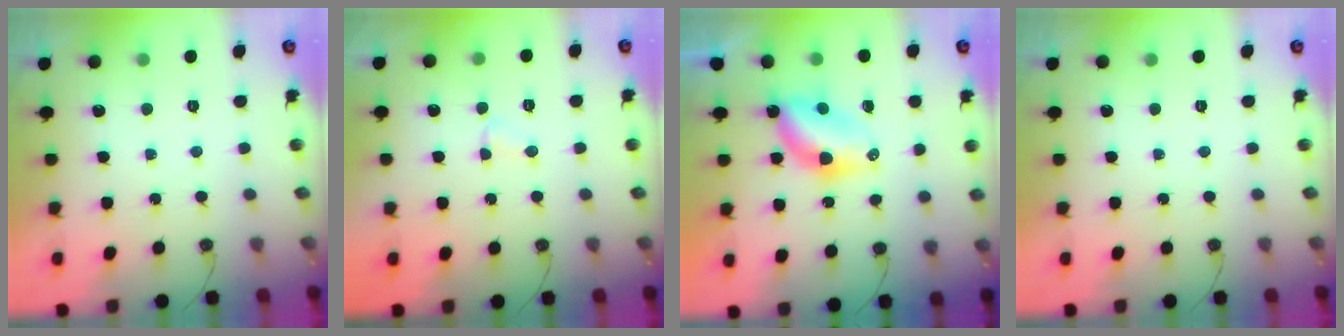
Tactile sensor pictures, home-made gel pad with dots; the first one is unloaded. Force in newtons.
{"total": 2.6, "press": 2.6, "slide": 0.2}
{"total": 6.3, "press": 6.3, "slide": 0.1}
{"total": 0.0}